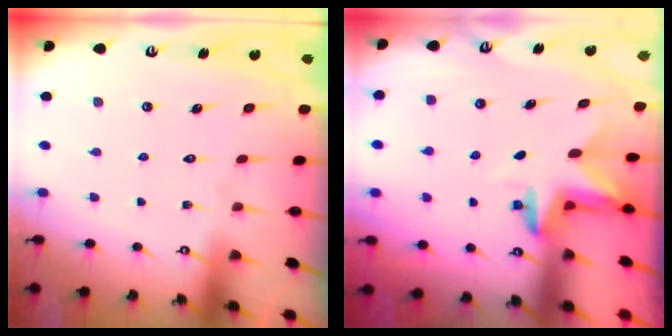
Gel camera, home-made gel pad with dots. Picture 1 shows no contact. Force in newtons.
{"total": 3.3, "press": 3.3, "slide": 0.1}